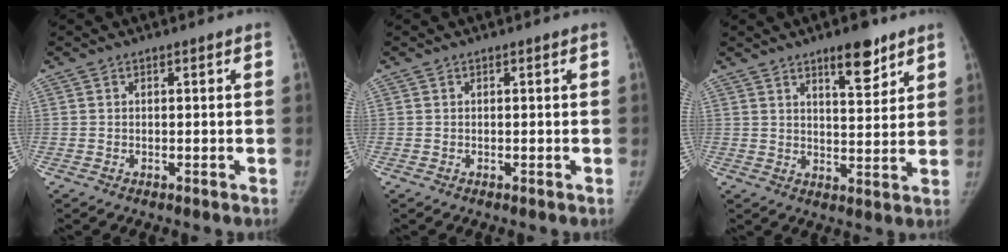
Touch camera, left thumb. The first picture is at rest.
{"total": 0.0}
{"total": 7.8, "force": [5.3, 2.6, 5.1], "torque": [-0.055, -0.036, 0.081]}